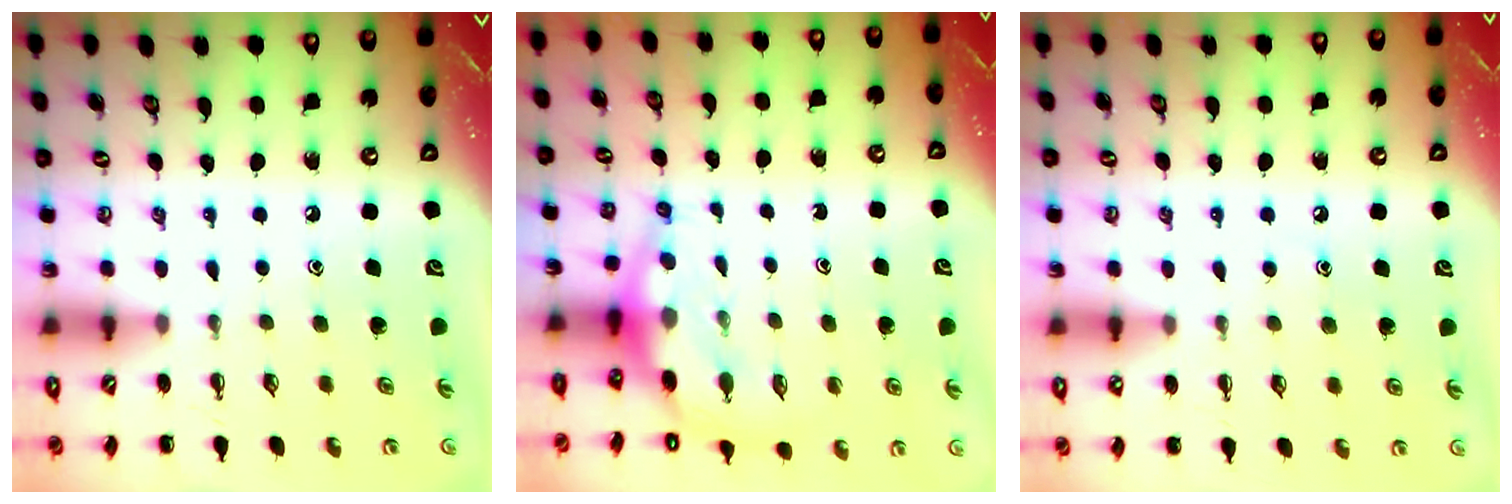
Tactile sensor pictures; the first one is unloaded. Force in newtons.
{"total": 6.9, "press": 6.7, "slide": 1.6}
{"total": 4.3, "press": 4.1, "slide": 1.4}